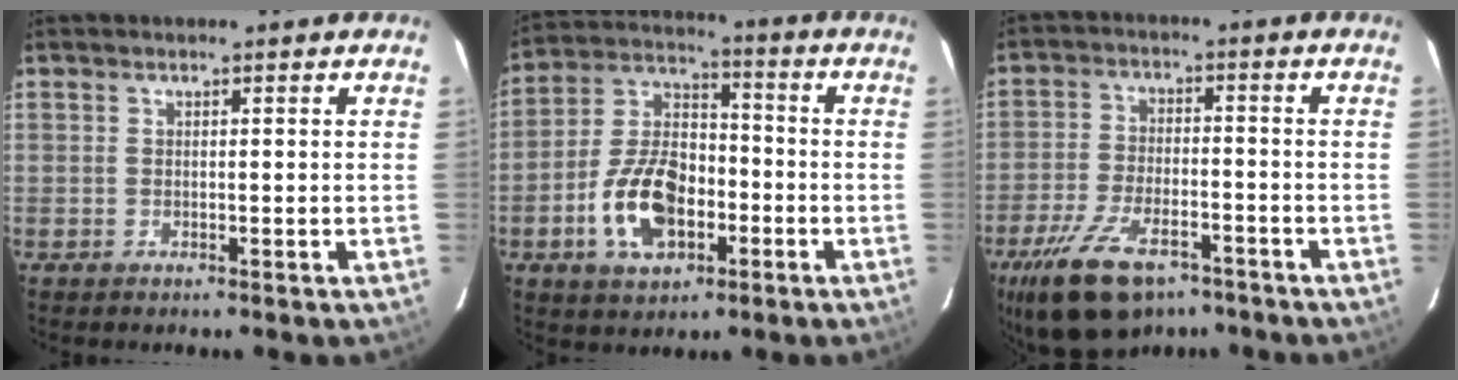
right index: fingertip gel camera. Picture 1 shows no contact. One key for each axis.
{"total": 13.9, "fx": -5.0, "fy": 8.1, "fz": 10.1, "tx": -0.206, "ty": 0.017, "tz": -0.082}
{"total": 15.4, "fx": -10.1, "fy": 7.2, "fz": 9.1, "tx": -0.203, "ty": -0.022, "tz": -0.175}